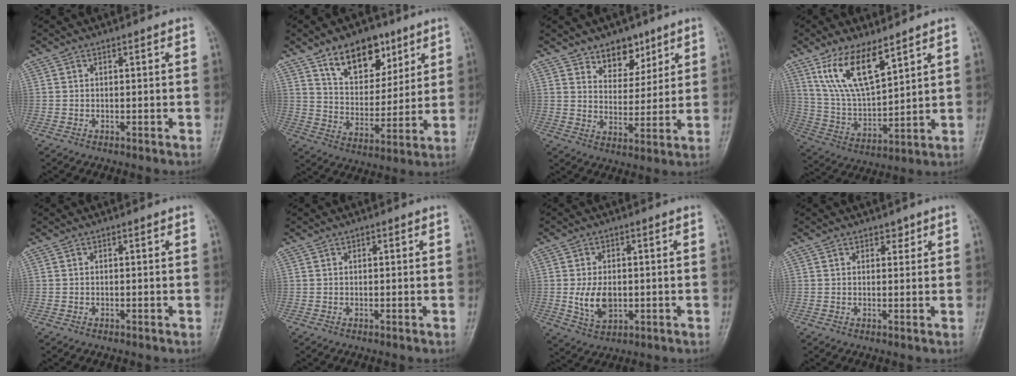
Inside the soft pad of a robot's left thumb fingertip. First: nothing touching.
{"total": 13.7, "force": [8.3, 8.2, 7.3], "torque": [-0.073, -0.050, 0.143]}
{"total": 7.7, "force": [5.2, 4.8, 2.8], "torque": [-0.006, -0.033, 0.089]}
{"total": 12.6, "force": [7.9, 4.7, 8.7], "torque": [-0.152, -0.037, 0.168]}
{"total": 0.0}
{"total": 0.5, "force": [0.3, 0.3, 0.3], "torque": [-0.001, -0.001, 0.003]}
{"total": 6.8, "force": [-0.5, 4.4, 5.1], "torque": [-0.084, -0.006, -0.001]}
{"total": 1.7, "force": [1.2, 1.1, 0.5], "torque": [0.009, -0.006, 0.013]}